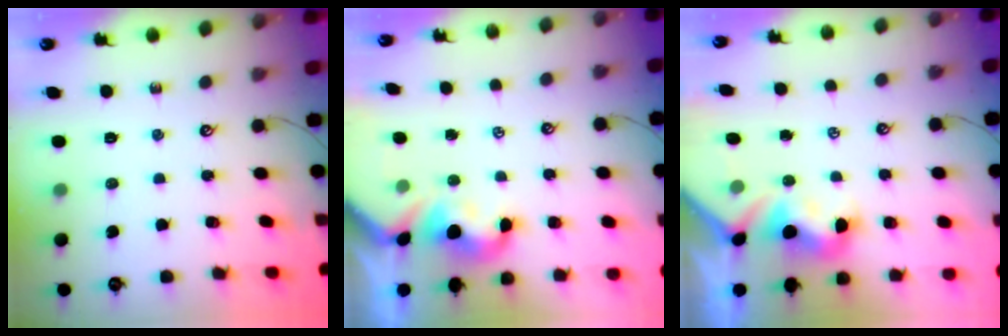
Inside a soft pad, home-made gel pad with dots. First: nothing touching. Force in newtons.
{"total": 0.9, "press": 0.5, "slide": 0.7}
{"total": 2.2, "press": 2.2, "slide": 0.5}